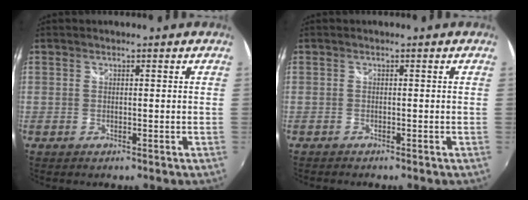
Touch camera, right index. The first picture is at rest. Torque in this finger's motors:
{"motor_torque": [0.01, 0.00, 0.05, 0.00]}